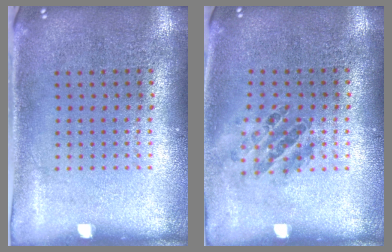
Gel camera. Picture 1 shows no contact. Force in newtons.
{"total": 1.0, "press": 0.9, "slide": 0.3}